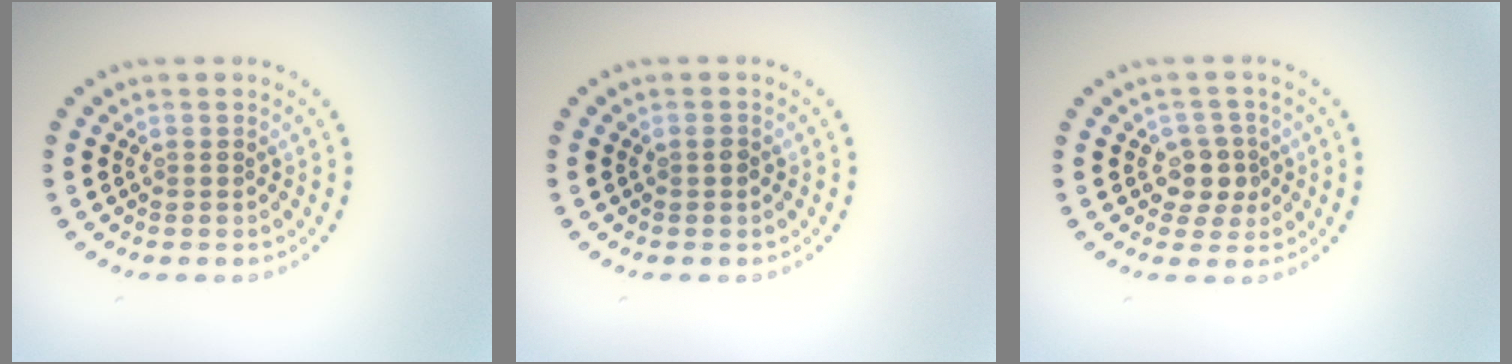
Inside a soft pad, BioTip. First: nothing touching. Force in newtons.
{"total": 0.7, "press": 0.7, "slide": 0.0}
{"total": 2.5, "press": 2.2, "slide": 1.1}